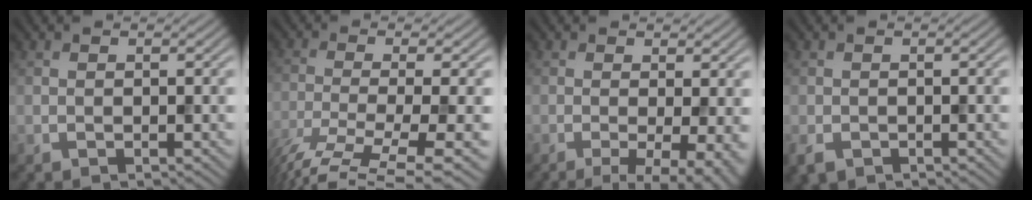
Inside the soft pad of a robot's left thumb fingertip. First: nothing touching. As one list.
[{"total": 8.8, "force": [-5.0, 1.9, 7.0], "torque": [-0.140, -0.022, -0.082]}, {"total": 5.9, "force": [-1.6, 1.3, 5.5], "torque": [-0.083, -0.006, -0.024]}, {"total": 1.8, "force": [-1.2, 1.1, 0.8], "torque": [-0.022, -0.008, -0.024]}]